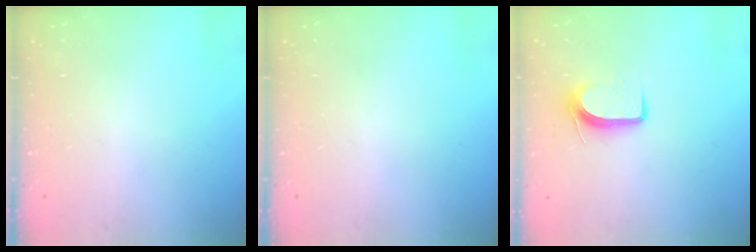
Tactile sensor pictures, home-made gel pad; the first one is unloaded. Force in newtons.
{"total": 0.0}
{"total": 8.0, "press": 8.0, "slide": 0.9}